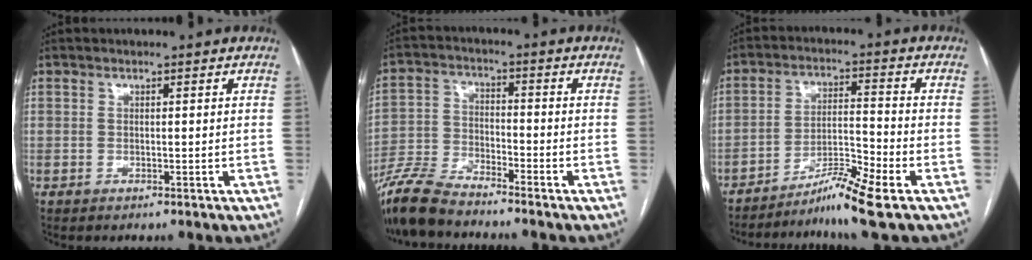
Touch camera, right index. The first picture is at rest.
{"total": 9.1, "force": [-8.3, 1.5, 3.3], "torque": [-0.068, -0.016, -0.162]}
{"total": 8.8, "force": [-6.3, -0.9, 6.1], "torque": [-0.112, -0.013, -0.108]}